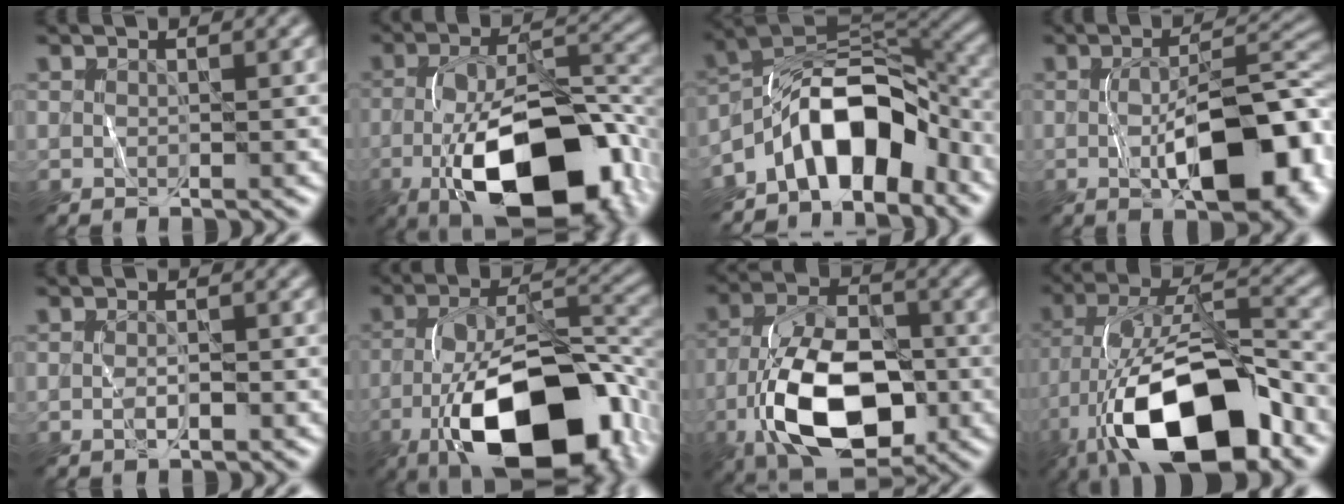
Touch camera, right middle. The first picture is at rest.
{"total": 15.0, "force": [-6.7, 6.7, 11.6], "torque": [-0.186, -0.007, -0.105]}
{"total": 8.8, "force": [-5.0, 4.2, 5.9], "torque": [-0.079, 0.026, -0.097]}
{"total": 11.6, "force": [-2.8, 4.8, 10.2], "torque": [-0.143, 0.008, -0.041]}
{"total": 0.8, "force": [-0.4, 0.2, 0.6], "torque": [-0.012, 0.007, -0.007]}
{"total": 16.1, "force": [-8.1, 7.0, 12.0], "torque": [-0.192, 0.004, -0.136]}
{"total": 10.9, "force": [-4.3, 5.8, 8.3], "torque": [-0.158, 0.006, -0.082]}
{"total": 14.6, "force": [-7.1, 6.0, 11.2], "torque": [-0.195, 0.018, -0.128]}